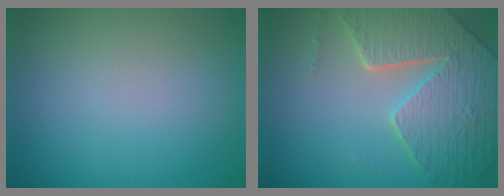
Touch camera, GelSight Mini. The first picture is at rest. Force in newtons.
{"total": 7.6, "press": 5.7, "slide": 5.1}